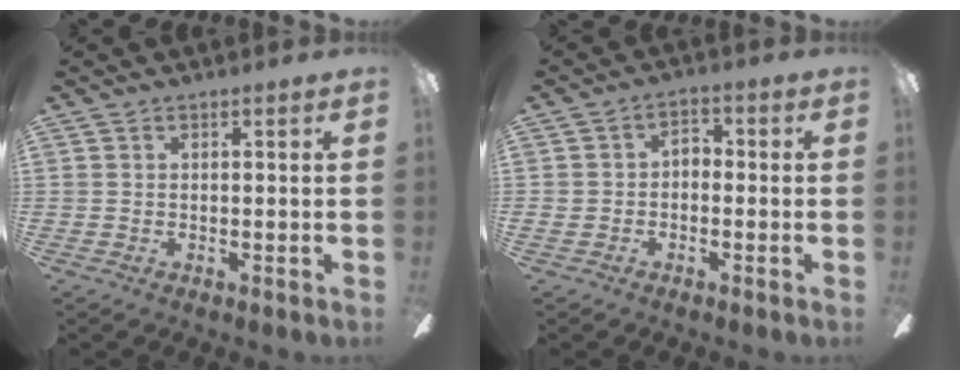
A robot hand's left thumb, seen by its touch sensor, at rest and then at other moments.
{"total": 3.7, "force": [-1.6, 2.8, 1.7], "torque": [-0.031, 0.016, -0.032]}